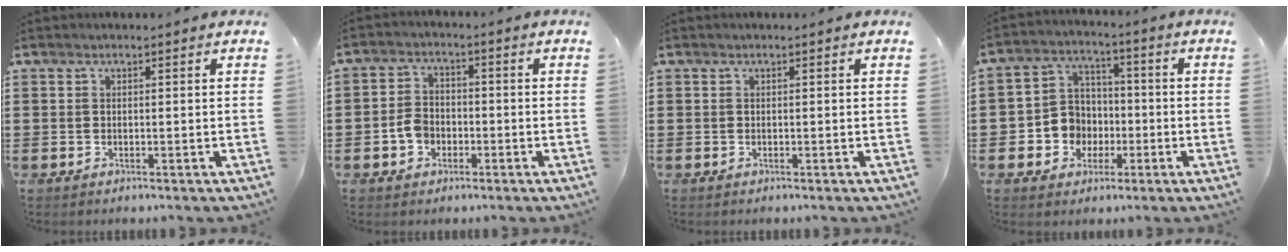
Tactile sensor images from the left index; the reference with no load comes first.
{"total": 4.1, "force": [-1.5, 3.1, 2.2], "torque": [-0.059, 0.004, -0.033]}
{"total": 0.0}
{"total": 7.2, "force": [-1.6, 6.6, 2.2], "torque": [-0.073, 0.018, -0.028]}